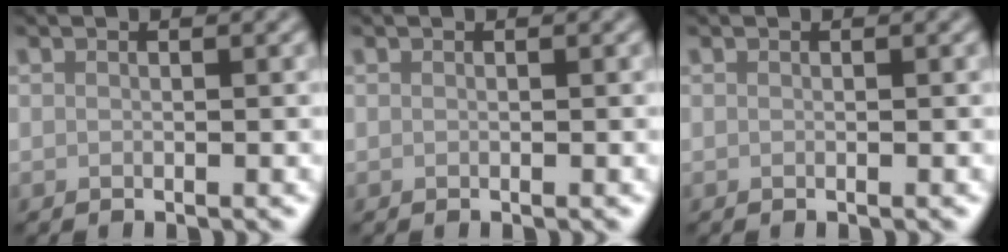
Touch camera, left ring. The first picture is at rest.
{"total": 0.0}
{"total": 0.0}